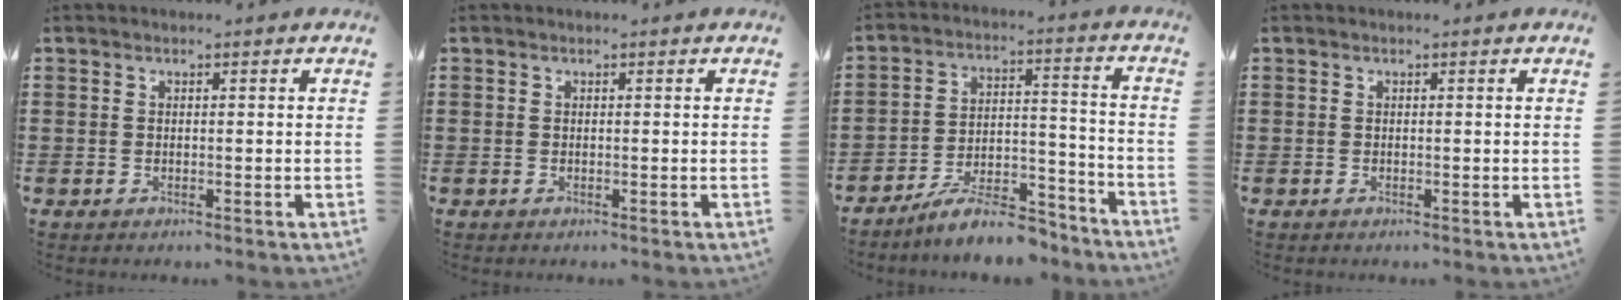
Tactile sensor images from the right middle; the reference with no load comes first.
{"total": 0.0}
{"total": 9.4, "force": [-8.3, 1.6, 4.1], "torque": [-0.063, 0.026, -0.154]}
{"total": 0.0}